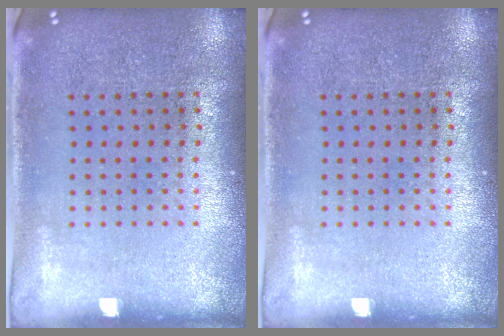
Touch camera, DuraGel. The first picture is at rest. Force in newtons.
{"total": 0.0}